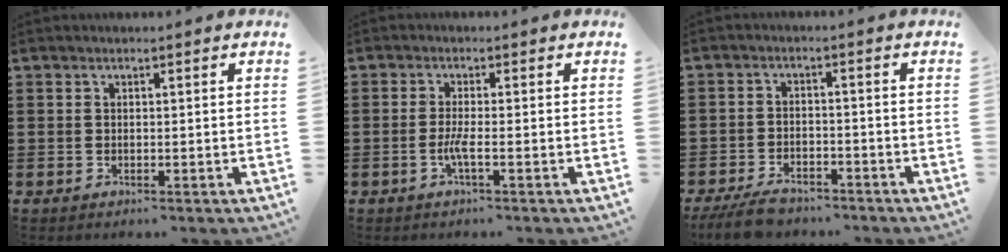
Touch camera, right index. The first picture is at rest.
{"total": 2.6, "force": [-1.0, 0.0, 2.4], "torque": [-0.059, -0.009, -0.023]}
{"total": 4.2, "force": [-3.9, 1.1, 1.3], "torque": [-0.036, 0.004, -0.079]}